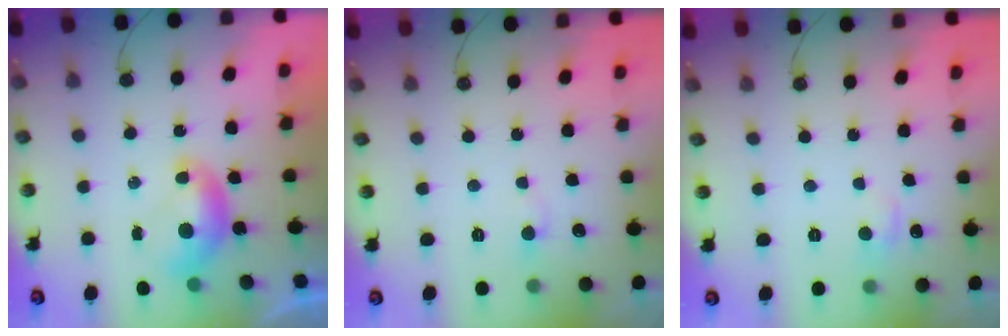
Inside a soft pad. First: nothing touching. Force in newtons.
{"total": 0.6, "press": 0.5, "slide": 0.4}
{"total": 0.8, "press": 0.2, "slide": 0.8}